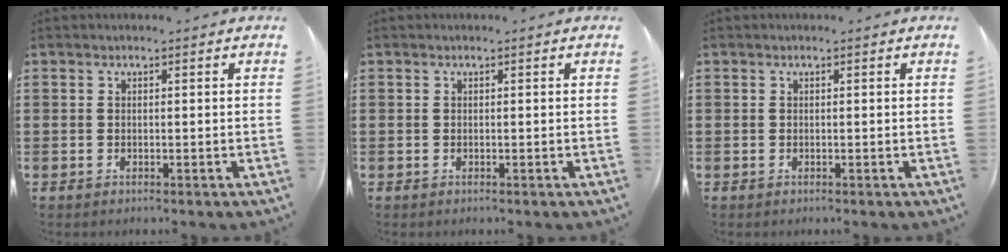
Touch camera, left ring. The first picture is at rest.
{"total": 0.0}
{"total": 0.0}